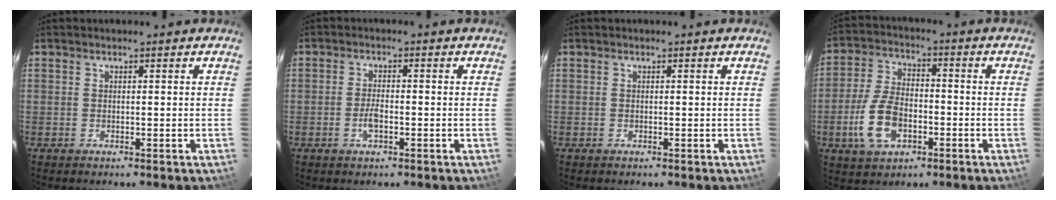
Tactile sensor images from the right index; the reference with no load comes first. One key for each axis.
{"total": 3.0, "fx": -1.1, "fy": 1.2, "fz": 2.5, "tx": -0.051, "ty": 0.000, "tz": -0.020}
{"total": 0.0}
{"total": 10.8, "fx": -3.8, "fy": 6.3, "fz": 8.0, "tx": -0.177, "ty": 0.007, "tz": -0.066}